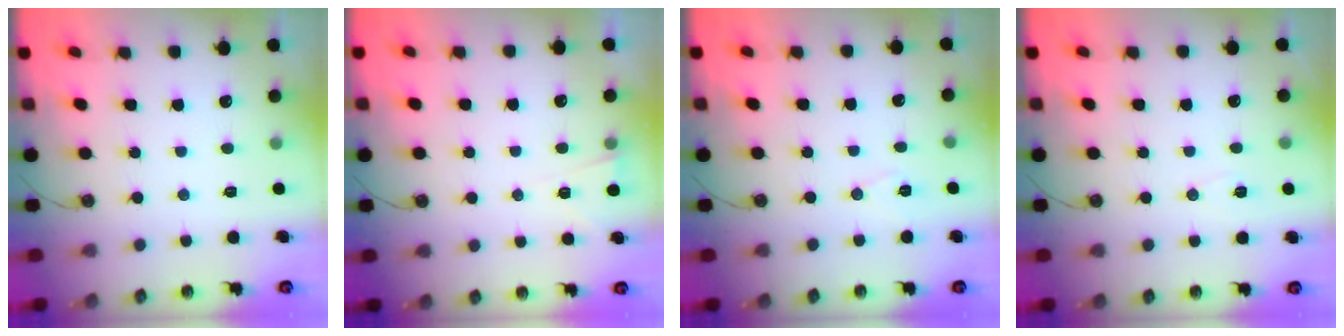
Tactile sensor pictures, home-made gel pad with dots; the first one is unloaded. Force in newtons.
{"total": 2.7, "press": 2.3, "slide": 1.5}
{"total": 6.8, "press": 5.0, "slide": 4.5}
{"total": 5.0, "press": 4.2, "slide": 2.7}